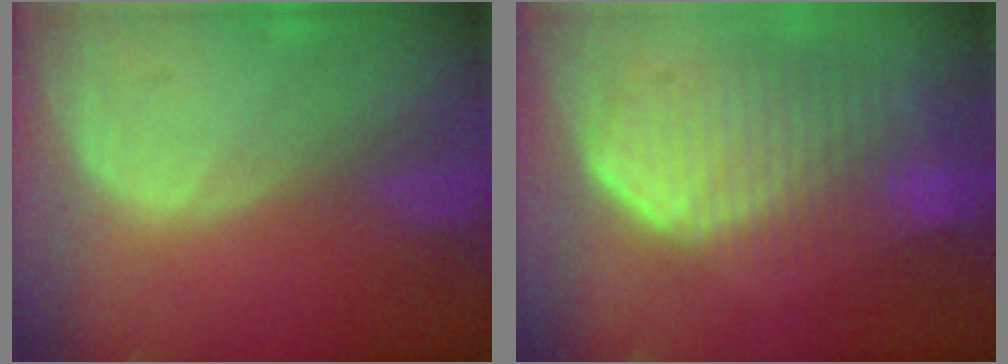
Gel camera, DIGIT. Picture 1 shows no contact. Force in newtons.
{"total": 10.7, "press": 9.4, "slide": 5.1}